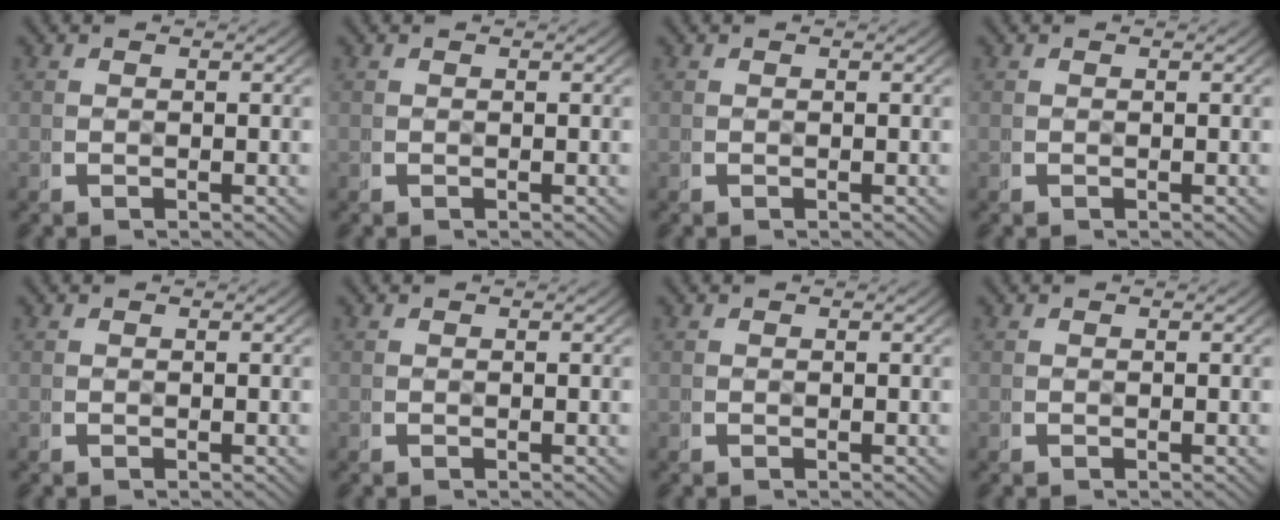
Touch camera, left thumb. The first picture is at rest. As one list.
[{"total": 0.0}, {"total": 0.0}, {"total": 0.0}, {"total": 0.0}, {"total": 0.0}, {"total": 0.0}, {"total": 0.0}]